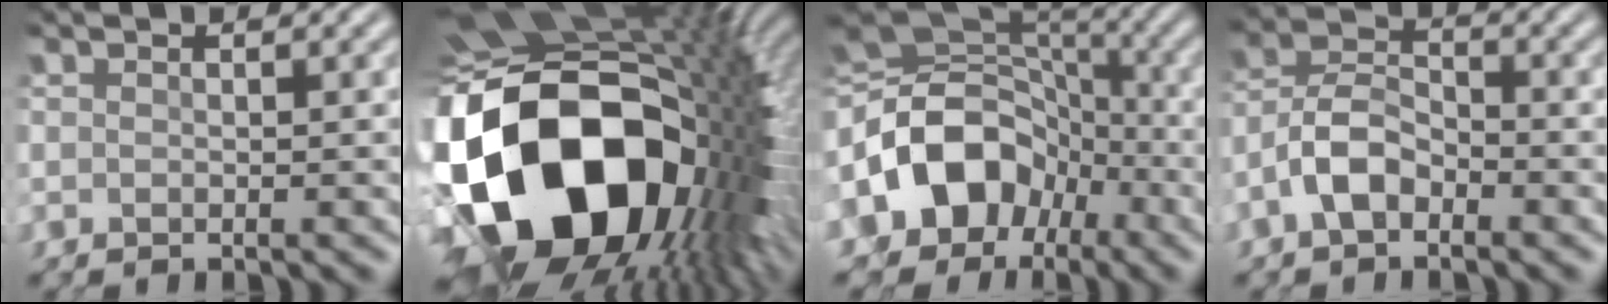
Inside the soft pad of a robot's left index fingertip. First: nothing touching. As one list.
[{"total": 20.8, "force": [-4.8, 13.9, 14.7], "torque": [-0.315, -0.058, -0.061]}, {"total": 10.7, "force": [-3.1, 8.0, 6.4], "torque": [-0.119, 0.011, -0.061]}, {"total": 4.0, "force": [-2.2, 2.0, 2.7], "torque": [-0.061, 0.014, -0.049]}]